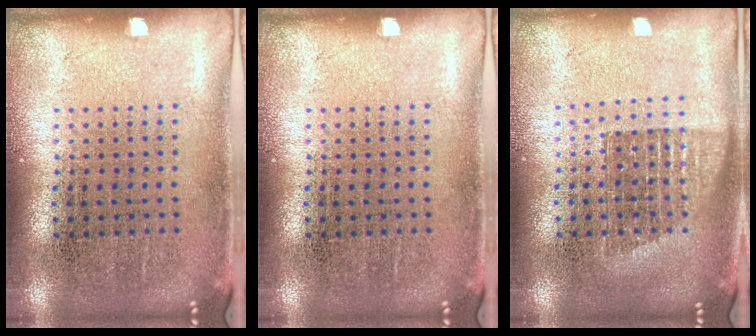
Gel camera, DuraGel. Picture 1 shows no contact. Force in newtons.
{"total": 0.0}
{"total": 1.2, "press": 1.0, "slide": 0.7}